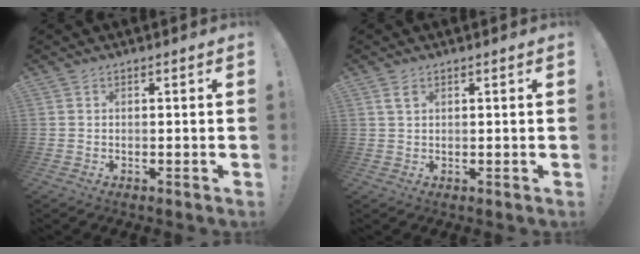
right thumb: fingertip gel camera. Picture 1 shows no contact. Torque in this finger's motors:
{"motor_torque": [-0.41, 0.47, 0.08, -0.11, 0.12]}